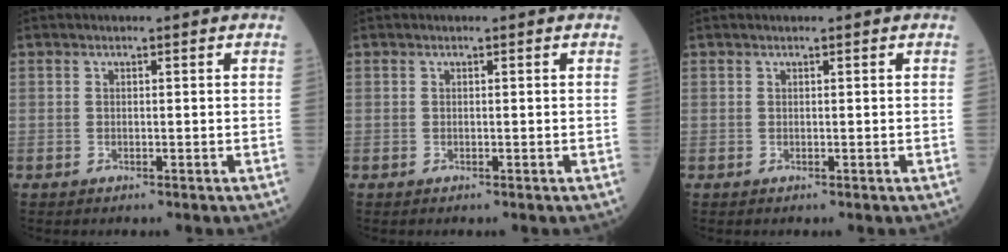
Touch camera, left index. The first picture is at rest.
{"total": 0.0}
{"total": 0.0}